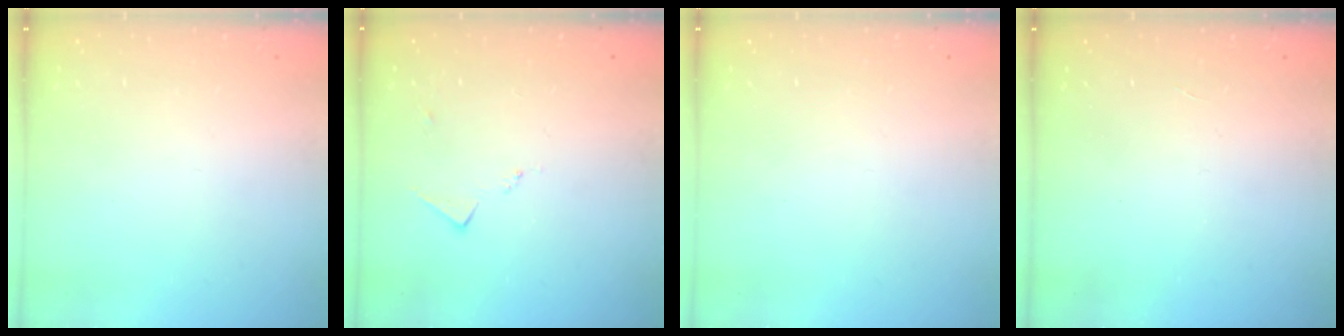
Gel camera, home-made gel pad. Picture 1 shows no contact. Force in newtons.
{"total": 6.1, "press": 6.1, "slide": 0.9}
{"total": 0.0}
{"total": 2.1, "press": 2.1, "slide": 0.4}